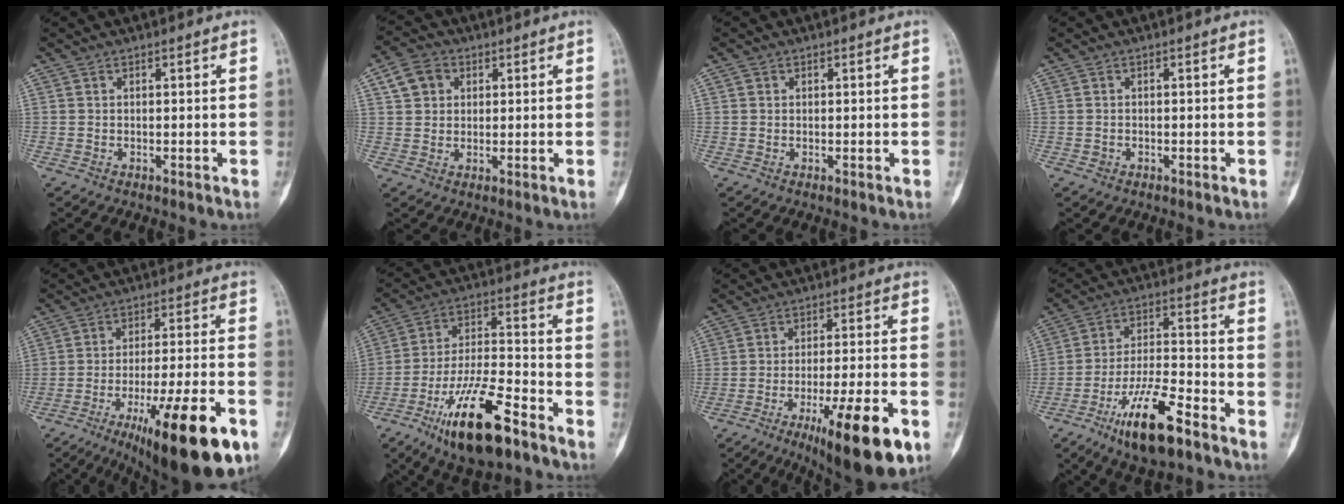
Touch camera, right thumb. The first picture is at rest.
{"total": 5.9, "force": [2.2, 4.7, 2.7], "torque": [-0.027, 0.001, 0.038]}
{"total": 0.8, "force": [0.4, 0.7, 0.2], "torque": [0.004, 0.000, 0.005]}
{"total": 0.7, "force": [-0.3, 0.6, 0.2], "torque": [-0.003, 0.006, -0.003]}
{"total": 22.8, "force": [-11.7, 4.8, 18.9], "torque": [-0.261, 0.038, -0.174]}
{"total": 18.6, "force": [-11.2, 5.7, 13.6], "torque": [-0.249, 0.063, -0.196]}
{"total": 18.4, "force": [-8.9, 3.8, 15.6], "torque": [-0.221, 0.026, -0.130]}
{"total": 14.9, "force": [-9.2, 4.2, 10.9], "torque": [-0.198, 0.055, -0.162]}